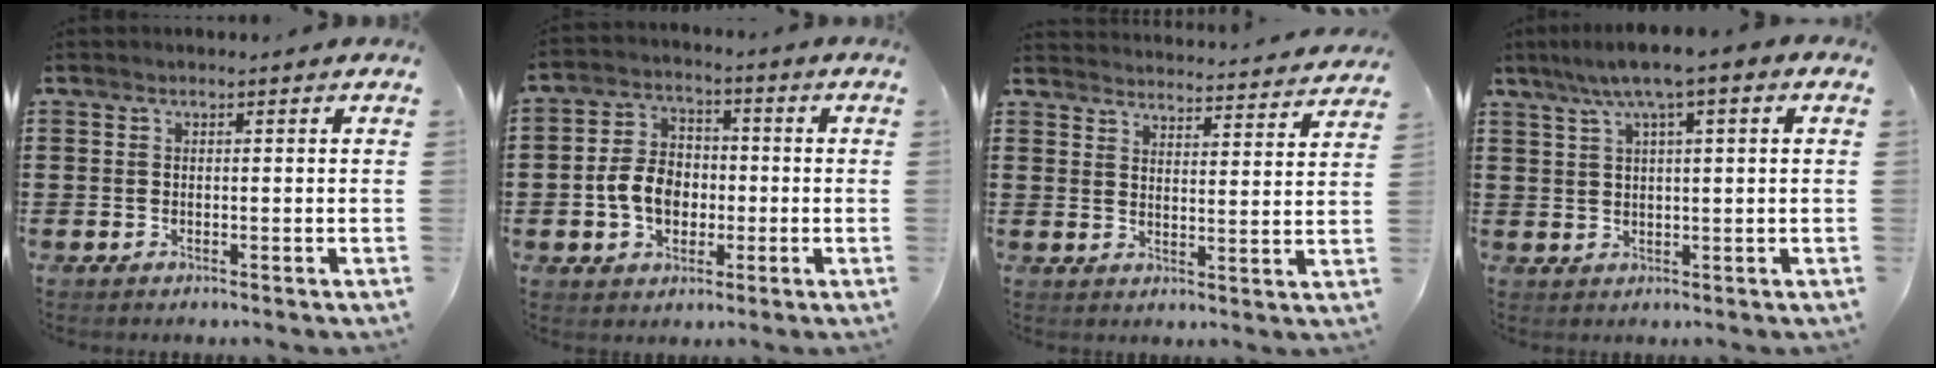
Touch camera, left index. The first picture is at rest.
{"total": 7.1, "force": [-1.3, 5.5, 4.3], "torque": [-0.099, 0.005, -0.032]}
{"total": 3.7, "force": [3.7, -0.3, -0.2], "torque": [-0.005, -0.035, 0.061]}
{"total": 5.1, "force": [2.2, 0.6, 4.6], "torque": [-0.095, 0.002, 0.034]}